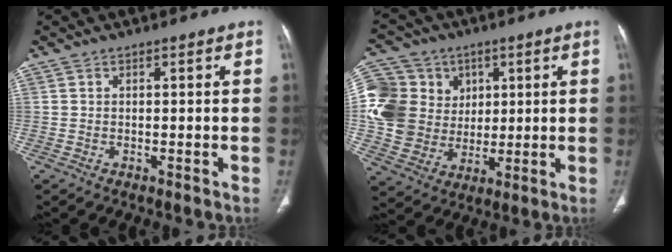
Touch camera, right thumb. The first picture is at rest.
{"total": 18.0, "force": [3.1, 15.7, 8.4], "torque": [-0.156, 0.018, 0.069]}